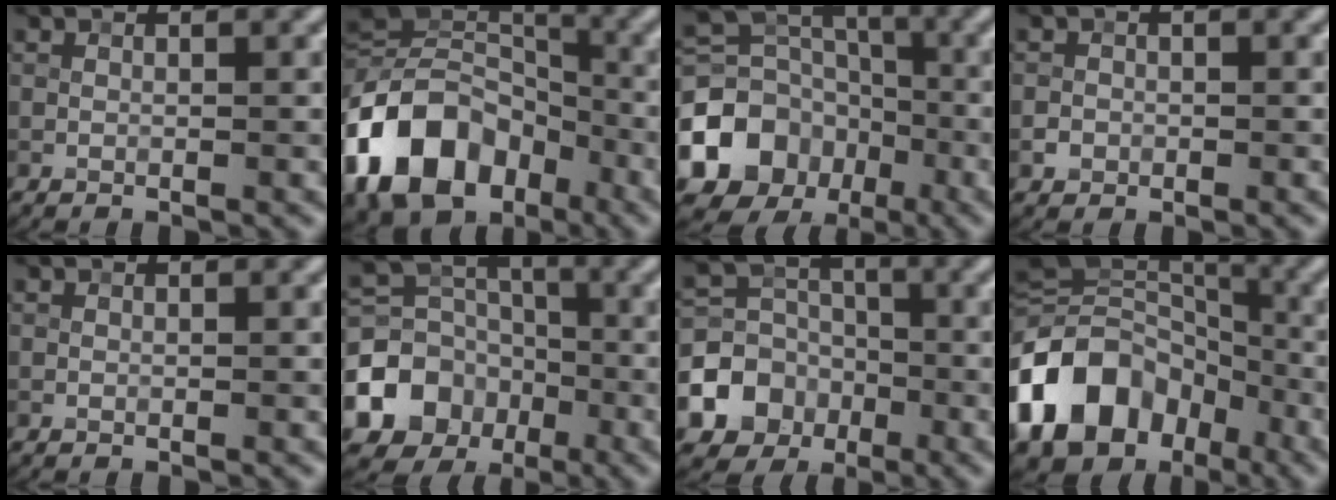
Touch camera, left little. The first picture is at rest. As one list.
[{"total": 14.1, "force": [-6.1, 9.7, 8.2], "torque": [-0.176, 0.000, -0.123]}, {"total": 9.1, "force": [-3.6, 7.5, 3.7], "torque": [-0.070, -0.004, -0.071]}, {"total": 1.0, "force": [-0.3, 0.9, 0.1], "torque": [0.006, -0.001, -0.007]}, {"total": 0.0}, {"total": 8.0, "force": [-3.1, 6.6, 3.3], "torque": [-0.056, 0.000, -0.067]}, {"total": 6.3, "force": [-2.5, 5.4, 2.2], "torque": [-0.038, -0.003, -0.053]}, {"total": 15.1, "force": [-6.0, 11.1, 8.2], "torque": [-0.178, -0.005, -0.119]}]